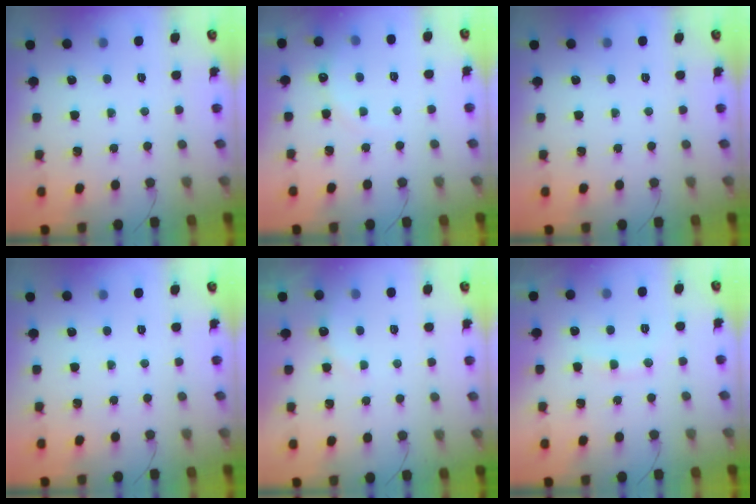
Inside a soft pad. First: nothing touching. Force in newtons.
{"total": 6.0, "press": 5.9, "slide": 1.3}
{"total": 0.0}
{"total": 0.0}
{"total": 5.0, "press": 4.8, "slide": 1.1}
{"total": 7.9, "press": 7.9, "slide": 1.0}